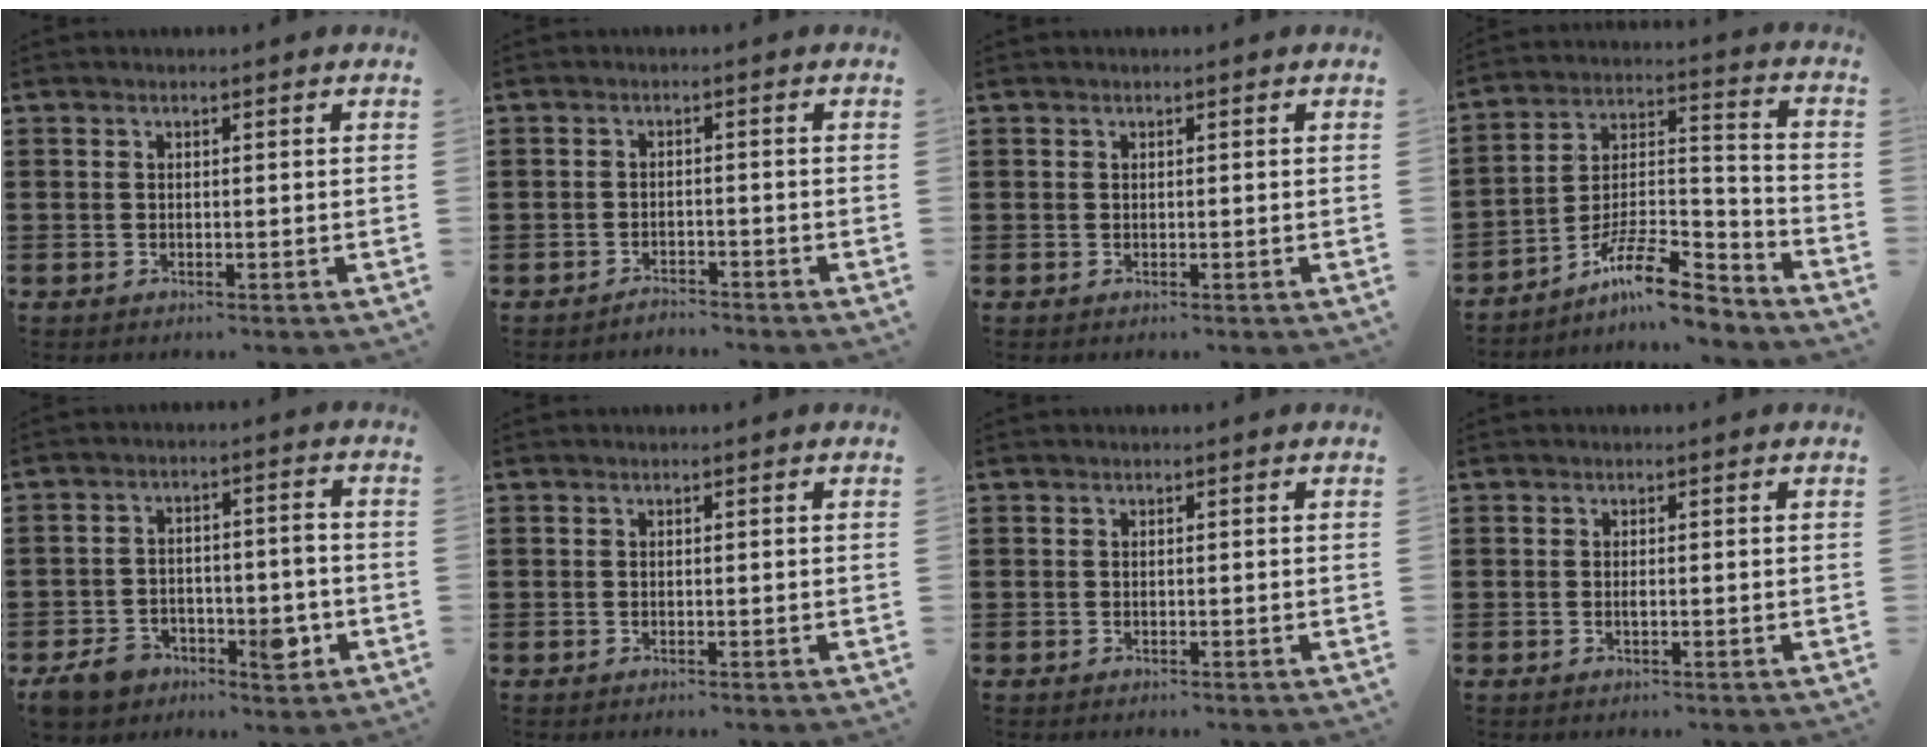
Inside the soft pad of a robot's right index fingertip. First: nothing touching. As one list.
[{"total": 2.0, "force": [-1.9, 0.1, -0.2], "torque": [-0.004, 0.004, -0.043]}, {"total": 0.0}, {"total": 11.2, "force": [-8.7, 2.6, 6.6], "torque": [-0.119, 0.018, -0.166]}, {"total": 8.2, "force": [-4.4, 4.3, 5.4], "torque": [-0.098, 0.018, -0.074]}, {"total": 0.0}, {"total": 0.0}, {"total": 0.6, "force": [-0.1, 0.1, 0.5], "torque": [-0.011, -0.003, -0.001]}]